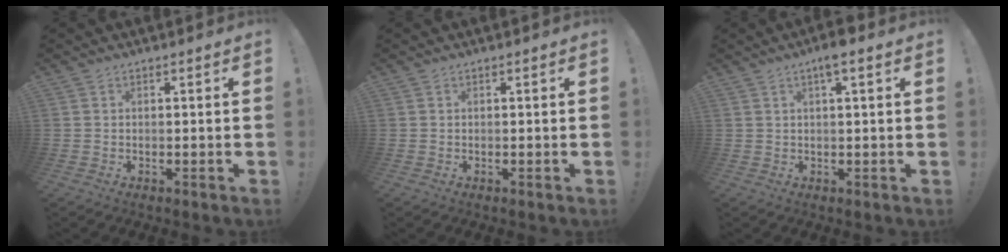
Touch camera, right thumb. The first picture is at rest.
{"total": 0.0}
{"total": 4.4, "force": [2.3, 0.4, 3.8], "torque": [-0.051, -0.008, 0.032]}